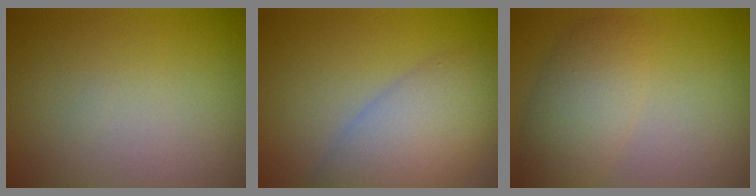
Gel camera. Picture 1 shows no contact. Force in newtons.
{"total": 7.4, "press": 7.4, "slide": 0.3}
{"total": 4.3, "press": 4.3, "slide": 0.1}